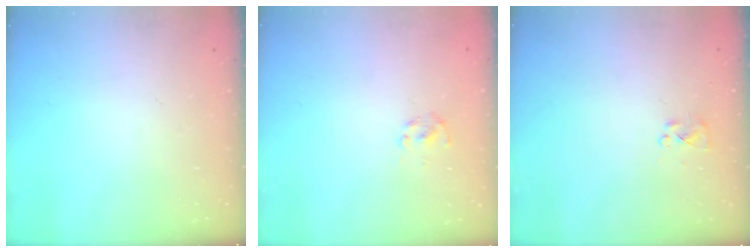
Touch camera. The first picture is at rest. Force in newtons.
{"total": 2.0, "press": 1.8, "slide": 0.7}
{"total": 2.5, "press": 2.4, "slide": 0.8}